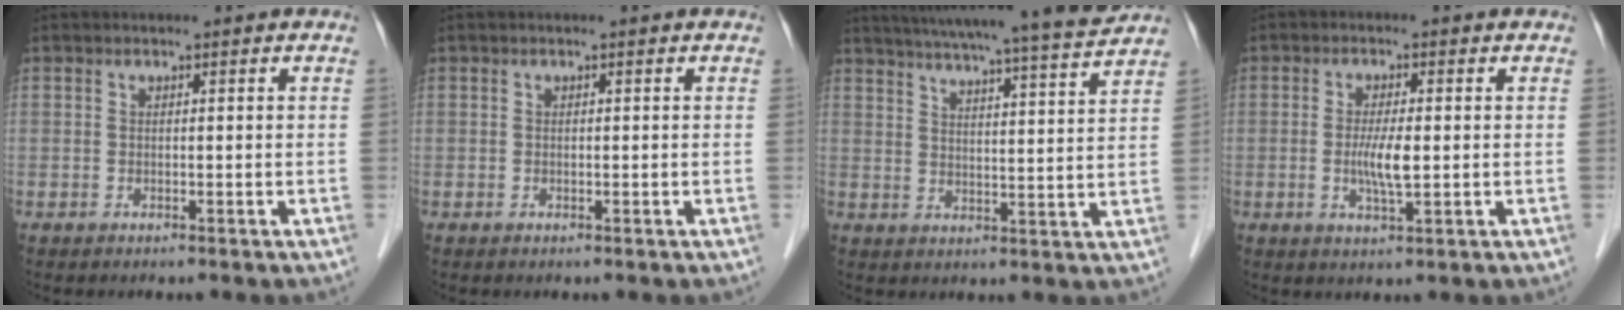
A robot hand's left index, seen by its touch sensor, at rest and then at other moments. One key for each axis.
{"total": 0.0}
{"total": 16.5, "fx": 15.0, "fy": -1.1, "fz": 6.7, "tx": -0.112, "ty": -0.023, "tz": 0.203}
{"total": 4.3, "fx": -0.3, "fy": 0.6, "fz": 4.2, "tx": -0.087, "ty": -0.007, "tz": -0.005}